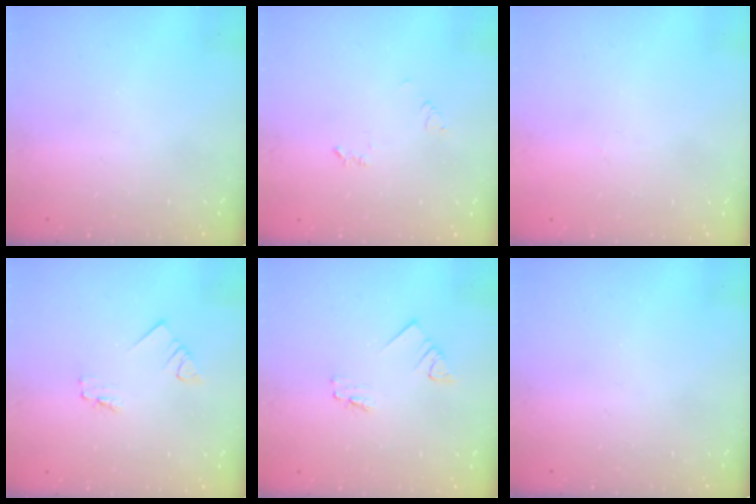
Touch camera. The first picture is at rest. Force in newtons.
{"total": 4.1, "press": 4.0, "slide": 0.5}
{"total": 0.0}
{"total": 1.2, "press": 1.2, "slide": 0.0}
{"total": 1.2, "press": 1.2, "slide": 0.1}
{"total": 0.0}